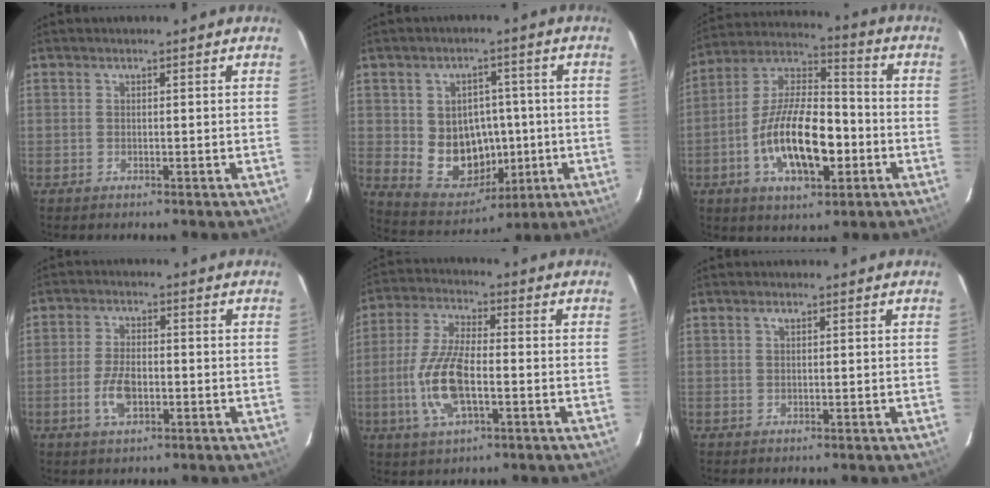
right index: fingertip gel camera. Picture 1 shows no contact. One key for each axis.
{"total": 12.1, "fx": -0.8, "fy": 10.4, "fz": 6.1, "tx": -0.118, "ty": 0.005, "tz": 0.012}
{"total": 17.4, "fx": -5.1, "fy": 7.5, "fz": 14.8, "tx": -0.287, "ty": 0.004, "tz": -0.089}
{"total": 6.0, "fx": -2.0, "fy": 2.9, "fz": 4.8, "tx": -0.102, "ty": 0.000, "tz": -0.036}
{"total": 11.8, "fx": -2.9, "fy": 4.2, "fz": 10.6, "tx": -0.228, "ty": 0.000, "tz": -0.058}
{"total": 0.6, "fx": 0.3, "fy": 0.3, "fz": 0.4, "tx": -0.009, "ty": 0.004, "tz": 0.005}